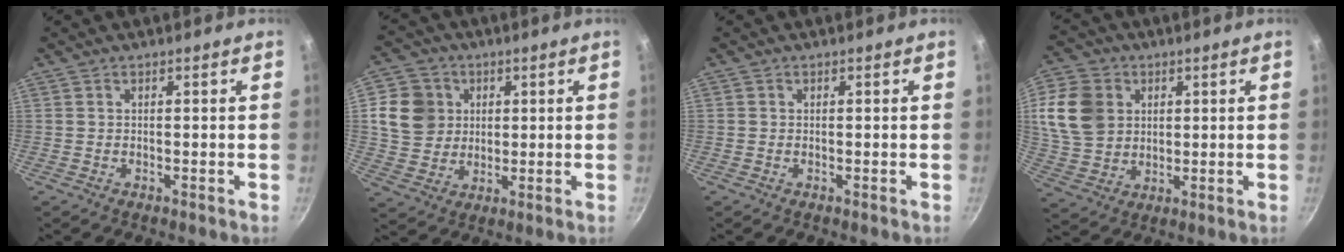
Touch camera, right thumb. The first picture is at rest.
{"total": 10.5, "force": [2.6, 9.3, 4.1], "torque": [-0.048, -0.002, 0.047]}
{"total": 0.0}
{"total": 13.0, "force": [3.3, 10.5, 6.9], "torque": [-0.115, -0.003, 0.070]}